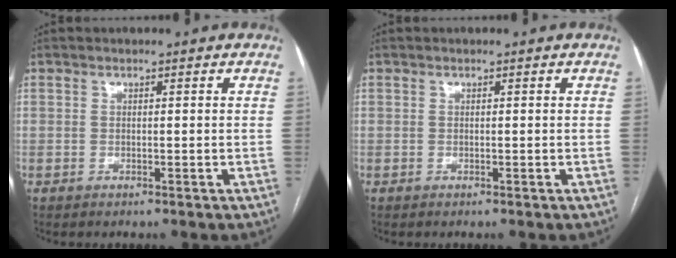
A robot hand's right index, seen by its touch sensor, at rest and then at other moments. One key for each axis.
{"total": 0.0}